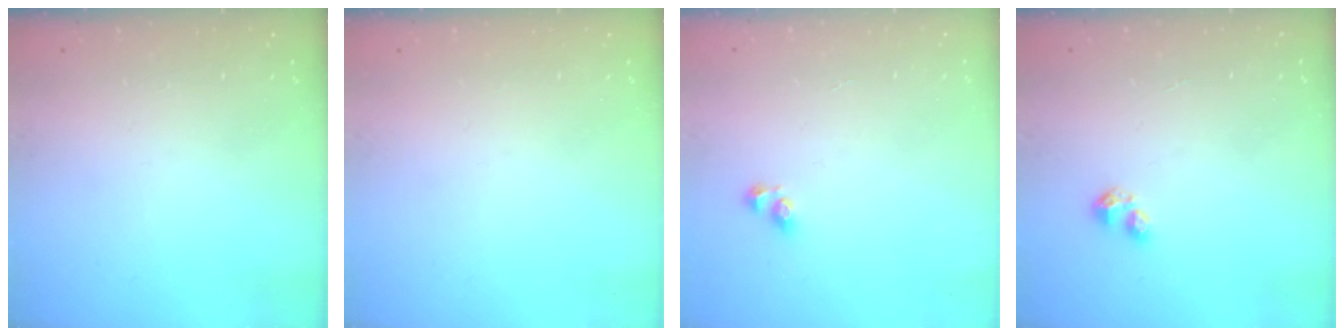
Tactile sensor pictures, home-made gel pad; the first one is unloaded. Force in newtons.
{"total": 0.0}
{"total": 2.5, "press": 2.2, "slide": 1.3}
{"total": 2.7, "press": 2.7, "slide": 0.4}